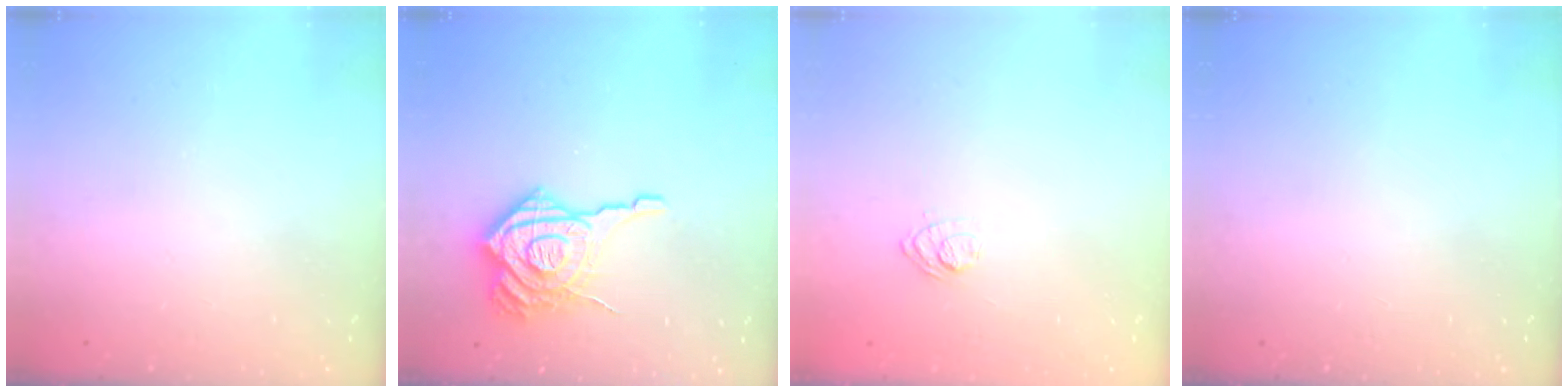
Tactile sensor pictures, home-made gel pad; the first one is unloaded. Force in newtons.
{"total": 17.7, "press": 17.6, "slide": 1.8}
{"total": 8.2, "press": 8.0, "slide": 1.5}
{"total": 0.0}